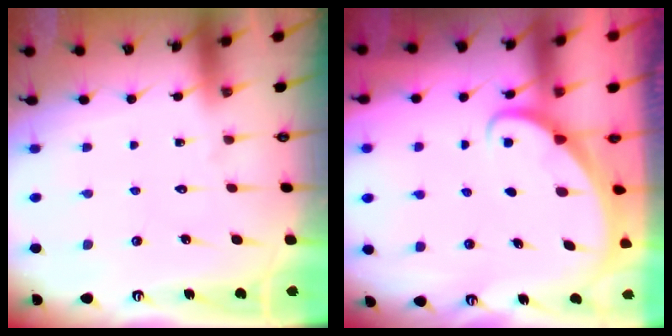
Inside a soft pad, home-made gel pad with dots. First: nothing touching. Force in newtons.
{"total": 1.6, "press": 1.6, "slide": 0.0}